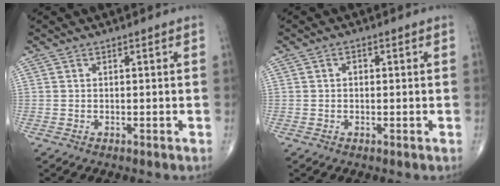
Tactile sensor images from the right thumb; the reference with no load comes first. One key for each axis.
{"total": 1.1, "fx": 0.1, "fy": 0.8, "fz": 0.8, "tx": -0.009, "ty": 0.005, "tz": 0.000}